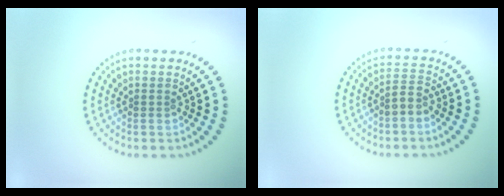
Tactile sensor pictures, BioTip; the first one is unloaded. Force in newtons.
{"total": 1.7, "press": 1.5, "slide": 0.8}